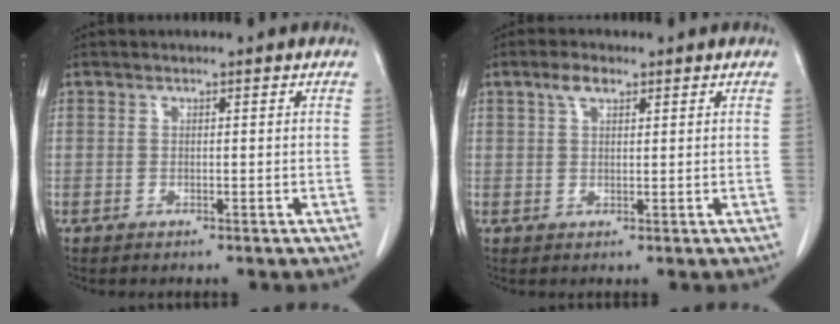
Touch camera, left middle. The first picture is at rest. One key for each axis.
{"total": 2.7, "fx": 1.7, "fy": 1.0, "fz": 1.8, "tx": -0.041, "ty": 0.008, "tz": 0.035}